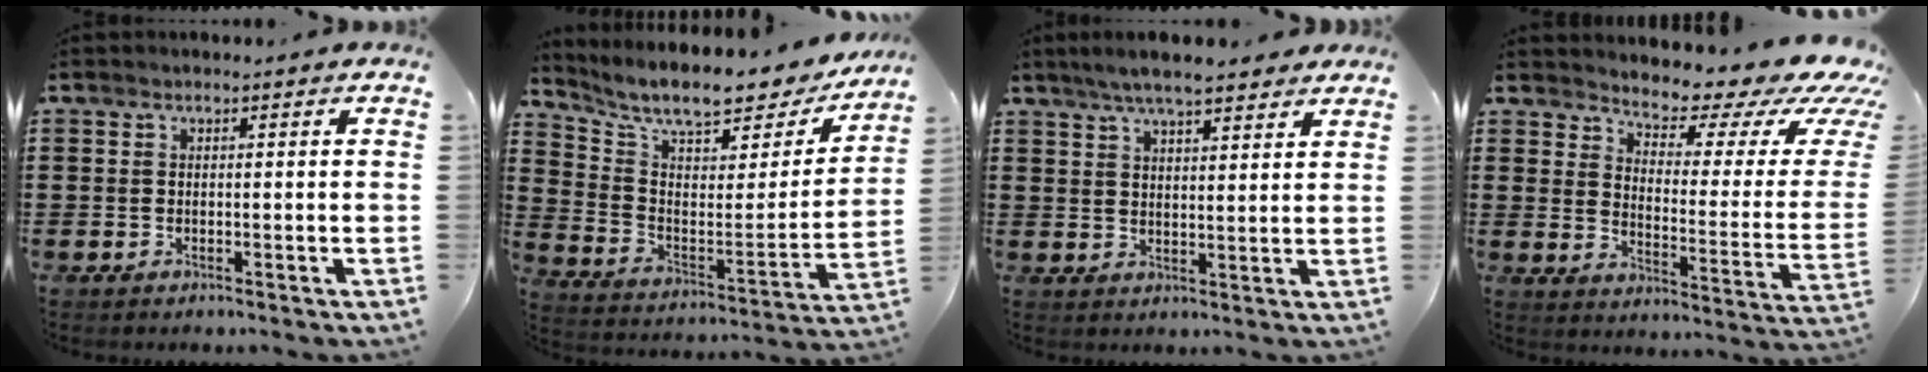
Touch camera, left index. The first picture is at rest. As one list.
[{"total": 9.0, "force": [7.8, 1.7, 4.2], "torque": [-0.102, -0.058, 0.127]}, {"total": 5.6, "force": [4.8, 0.7, 2.7], "torque": [-0.064, -0.006, 0.087]}, {"total": 6.4, "force": [5.5, 1.6, 2.8], "torque": [-0.053, -0.054, 0.084]}]